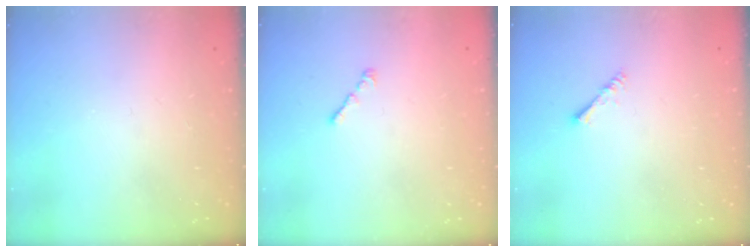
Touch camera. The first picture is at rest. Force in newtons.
{"total": 1.0, "press": 0.9, "slide": 0.5}
{"total": 1.4, "press": 1.3, "slide": 0.3}